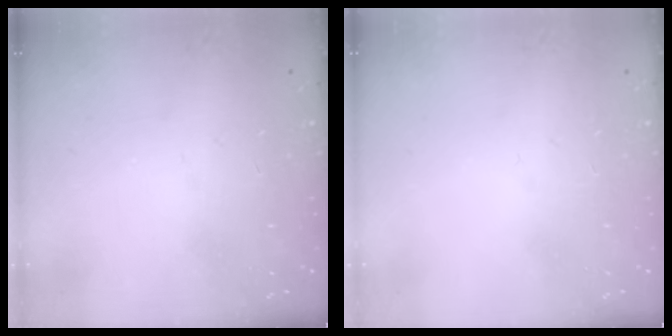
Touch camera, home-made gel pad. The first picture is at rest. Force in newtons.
{"total": 0.0}